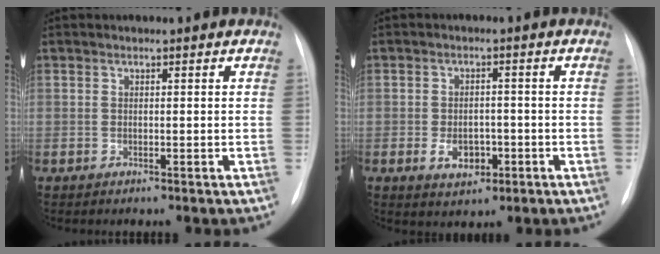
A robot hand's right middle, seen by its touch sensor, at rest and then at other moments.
{"total": 4.8, "force": [-1.8, 3.1, 3.2], "torque": [-0.052, 0.002, -0.022]}